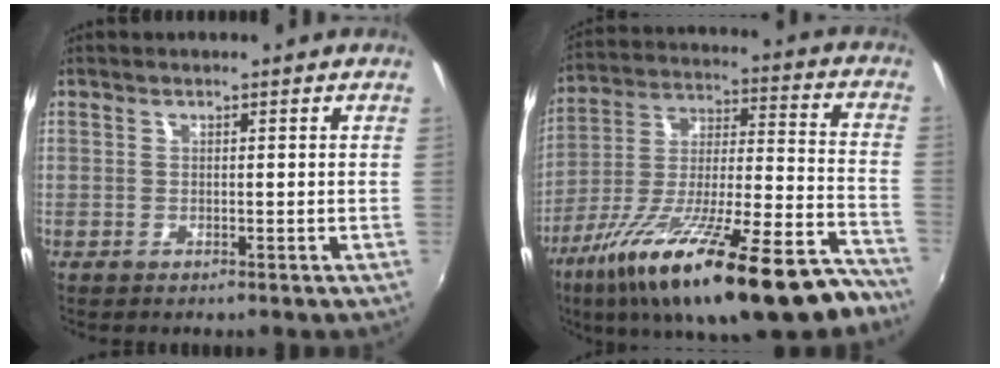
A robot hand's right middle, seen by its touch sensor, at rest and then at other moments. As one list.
[{"total": 31.2, "force": [-21.3, 7.8, 21.4], "torque": [-0.344, -0.053, -0.325]}]